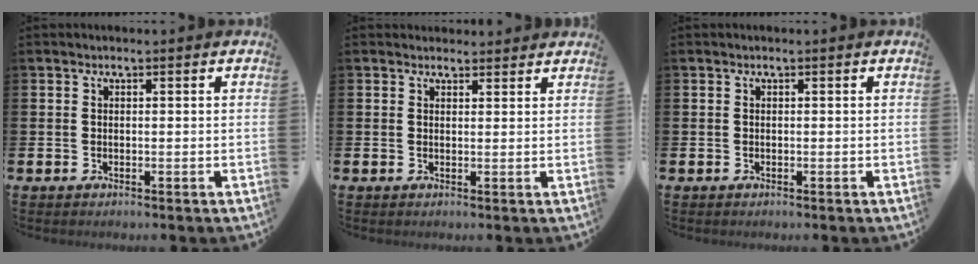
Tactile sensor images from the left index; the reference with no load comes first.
{"total": 1.8, "force": [1.7, 0.6, -0.1], "torque": [0.007, -0.004, 0.031]}
{"total": 0.0}